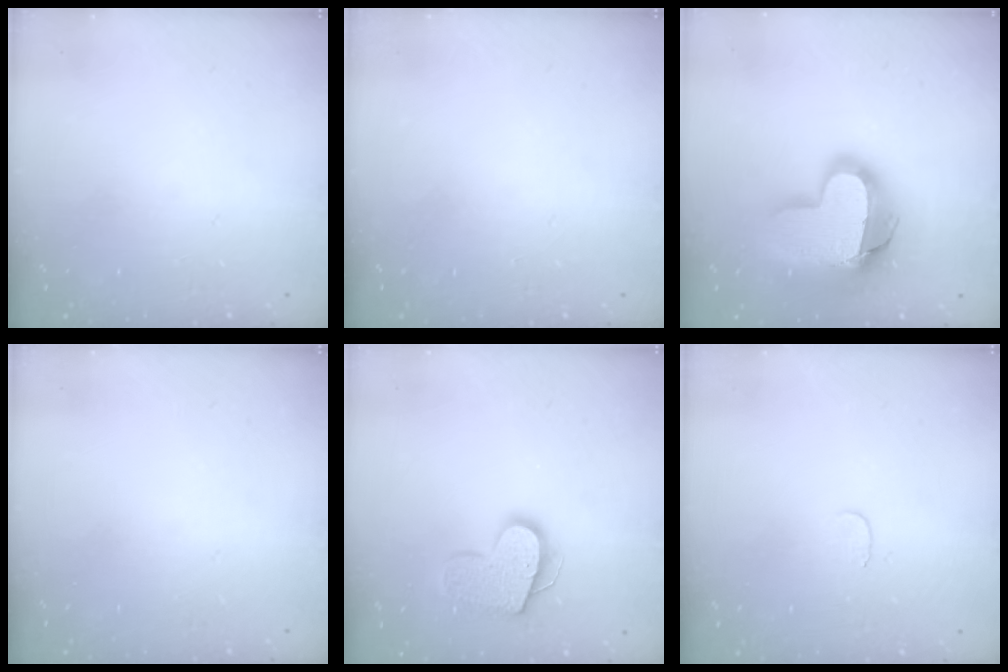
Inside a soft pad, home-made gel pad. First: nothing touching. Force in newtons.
{"total": 0.0}
{"total": 18.9, "press": 18.9, "slide": 1.2}
{"total": 0.0}
{"total": 13.5, "press": 13.5, "slide": 0.9}
{"total": 3.0, "press": 3.0, "slide": 0.3}